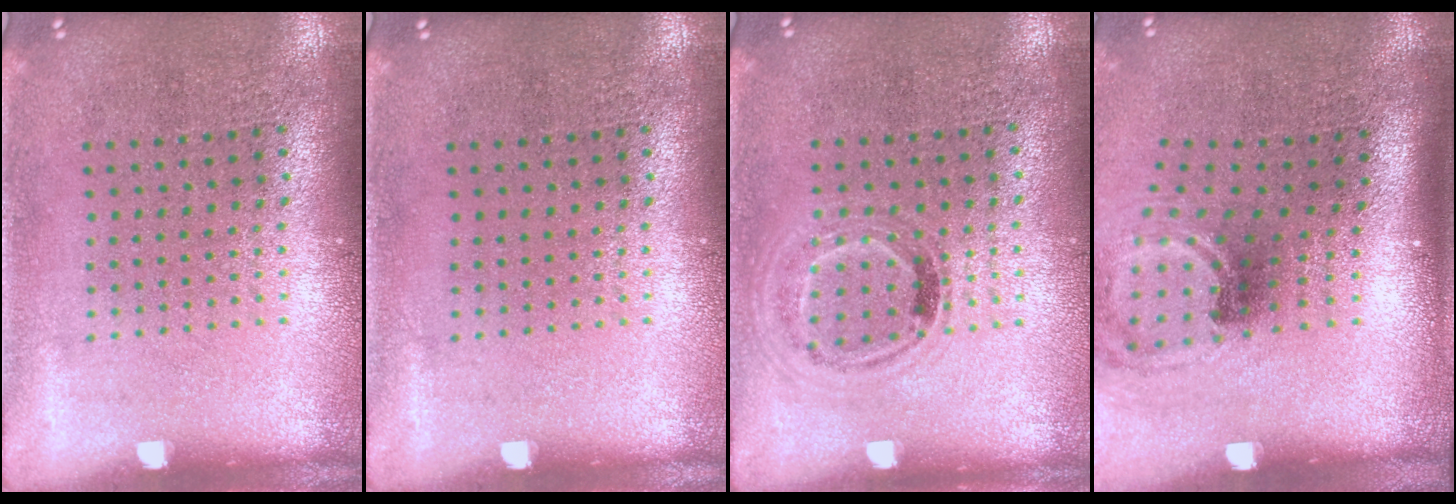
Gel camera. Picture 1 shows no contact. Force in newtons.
{"total": 0.0}
{"total": 0.9, "press": 0.9, "slide": 0.3}
{"total": 1.8, "press": 1.1, "slide": 1.4}